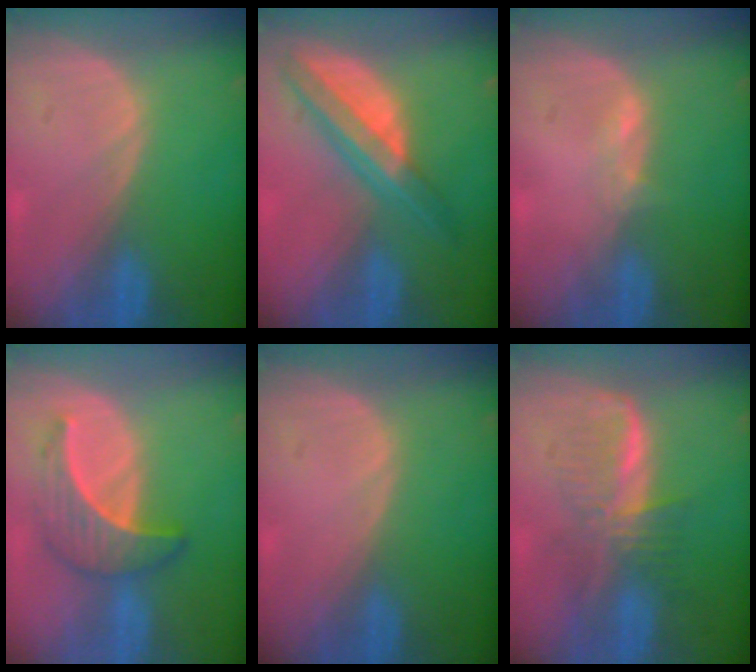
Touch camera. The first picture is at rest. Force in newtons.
{"total": 7.8, "press": 6.6, "slide": 4.1}
{"total": 1.3, "press": 1.2, "slide": 0.5}
{"total": 7.0, "press": 6.2, "slide": 3.1}
{"total": 0.0}
{"total": 6.2, "press": 6.1, "slide": 0.8}